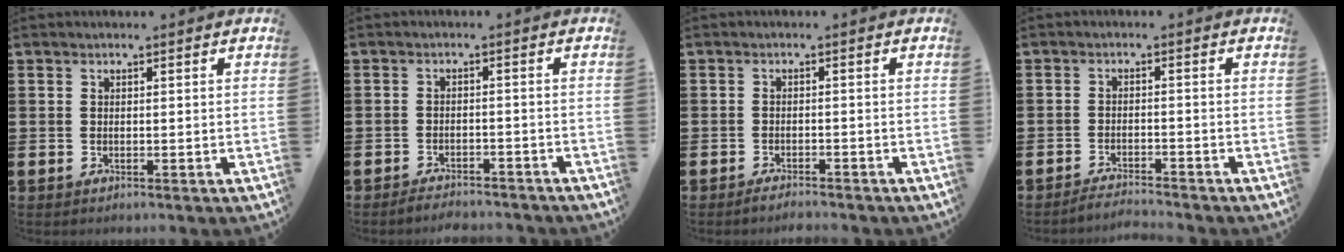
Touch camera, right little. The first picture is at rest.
{"total": 2.2, "force": [-2.2, 0.0, 0.0], "torque": [-0.006, 0.004, -0.045]}
{"total": 1.6, "force": [-1.5, 0.0, 0.4], "torque": [-0.010, 0.002, -0.030]}
{"total": 2.1, "force": [-2.1, -0.2, 0.2], "torque": [-0.005, 0.003, -0.043]}